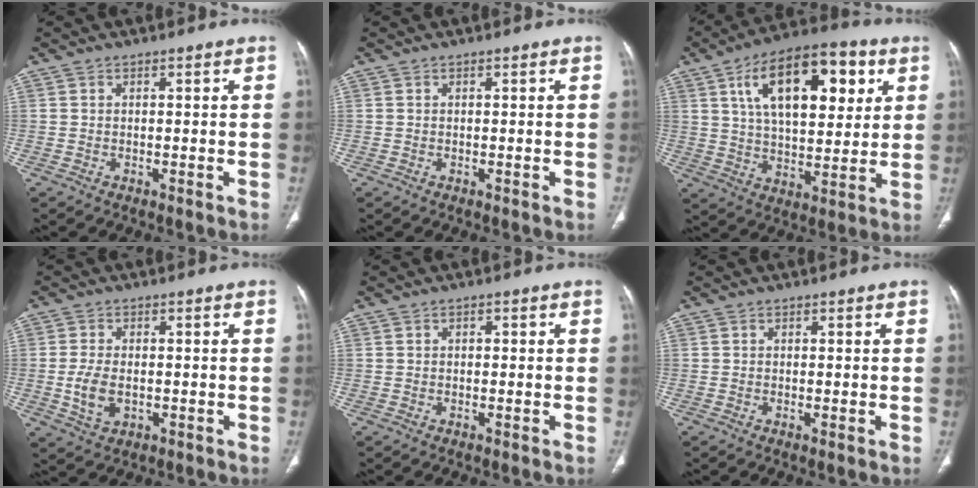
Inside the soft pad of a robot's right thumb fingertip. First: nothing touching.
{"total": 0.0}
{"total": 21.1, "force": [7.7, 10.4, 16.6], "torque": [-0.231, -0.010, 0.123]}
{"total": 5.7, "force": [-0.8, 3.5, 4.4], "torque": [-0.089, -0.003, -0.011]}
{"total": 0.7, "force": [0.1, 0.5, 0.5], "torque": [-0.005, 0.002, 0.000]}
{"total": 0.6, "force": [-0.1, 0.1, 0.6], "torque": [-0.017, -0.004, -0.003]}